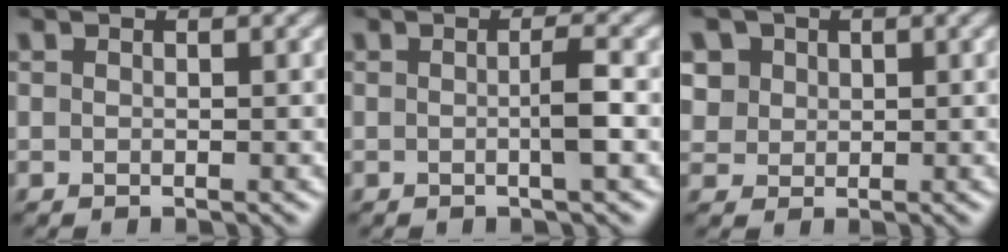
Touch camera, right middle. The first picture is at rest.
{"total": 1.9, "force": [-0.2, 0.1, 1.9], "torque": [-0.035, -0.002, -0.006]}
{"total": 3.7, "force": [1.7, 3.1, 1.2], "torque": [-0.041, 0.007, 0.035]}